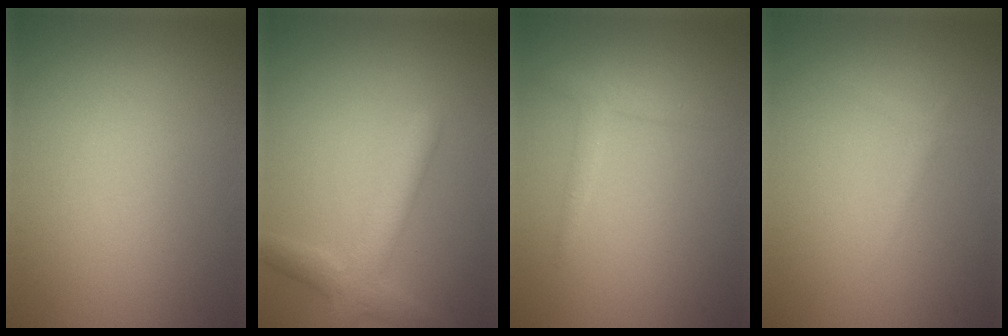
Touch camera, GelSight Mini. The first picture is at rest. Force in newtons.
{"total": 3.6, "press": 3.6, "slide": 0.0}
{"total": 1.6, "press": 1.5, "slide": 0.1}
{"total": 0.8, "press": 0.8, "slide": 0.0}